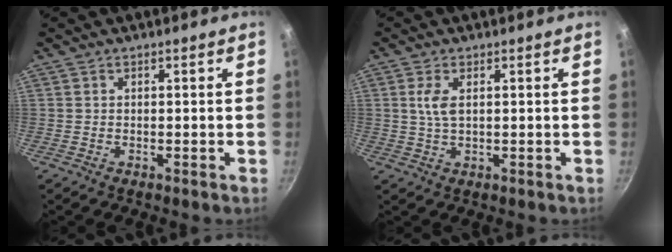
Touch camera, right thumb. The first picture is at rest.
{"total": 3.6, "force": [0.9, 1.5, 3.1], "torque": [-0.065, -0.002, 0.020]}